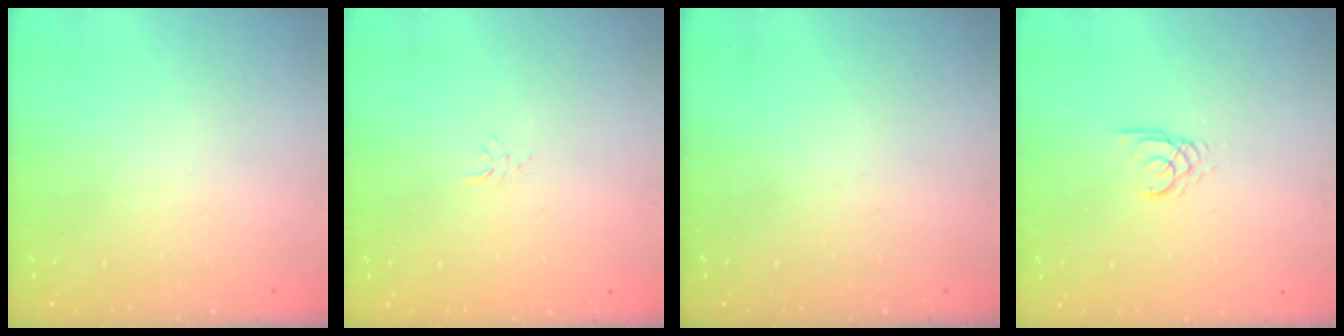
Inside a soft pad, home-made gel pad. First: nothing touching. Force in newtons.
{"total": 2.9, "press": 2.9, "slide": 0.3}
{"total": 0.0}
{"total": 2.3, "press": 2.3, "slide": 0.2}